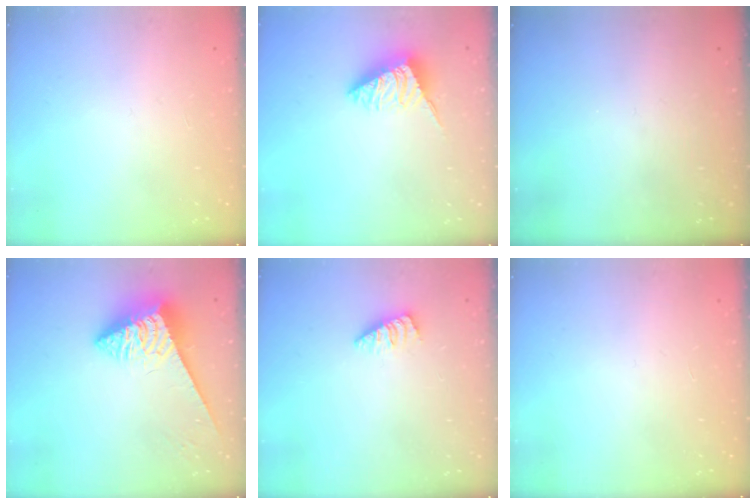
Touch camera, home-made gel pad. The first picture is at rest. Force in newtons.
{"total": 3.0, "press": 3.0, "slide": 0.2}
{"total": 0.0}
{"total": 5.3, "press": 5.2, "slide": 0.8}
{"total": 1.0, "press": 1.0, "slide": 0.2}
{"total": 0.0}